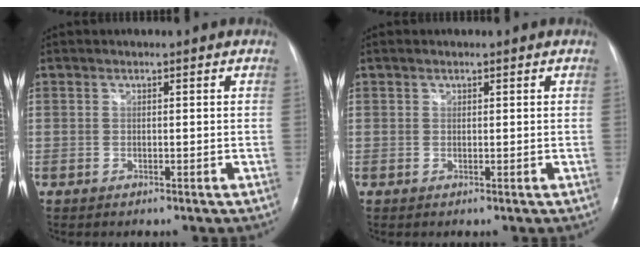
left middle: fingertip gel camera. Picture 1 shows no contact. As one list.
[{"total": 0.7, "force": [0.5, 0.4, 0.2], "torque": [-0.002, 0.003, 0.008]}]